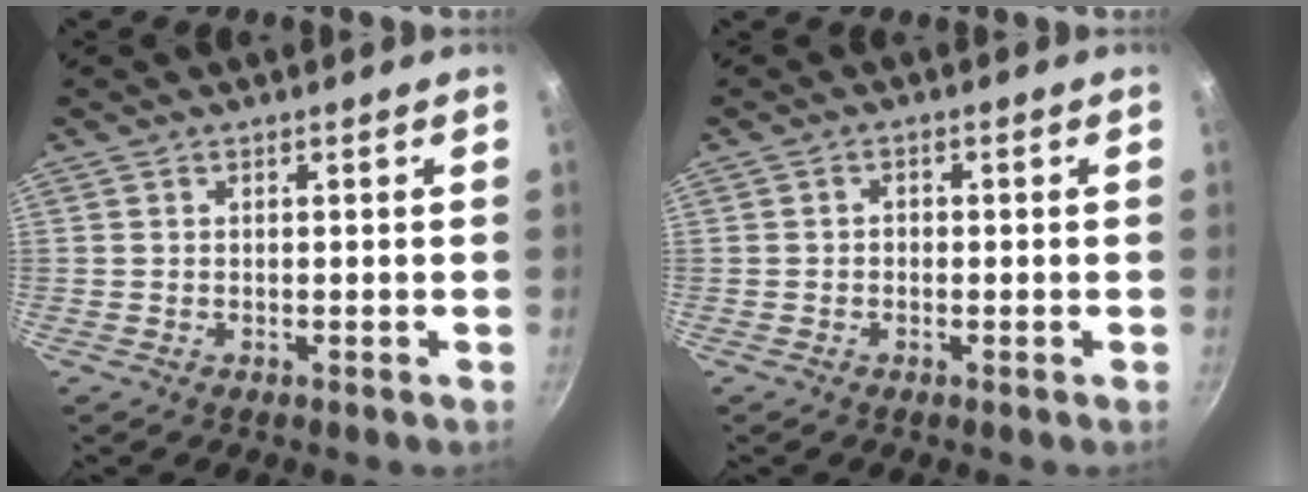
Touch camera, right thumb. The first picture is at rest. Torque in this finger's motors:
{"motor_torque": [-0.69, 0.01, 0.14, 0.02, 0.02]}